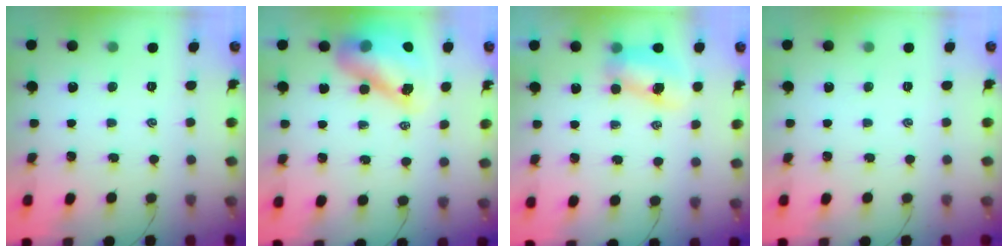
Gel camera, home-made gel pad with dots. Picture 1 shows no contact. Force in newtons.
{"total": 14.1, "press": 13.5, "slide": 3.9}
{"total": 8.4, "press": 8.3, "slide": 1.2}
{"total": 0.0}